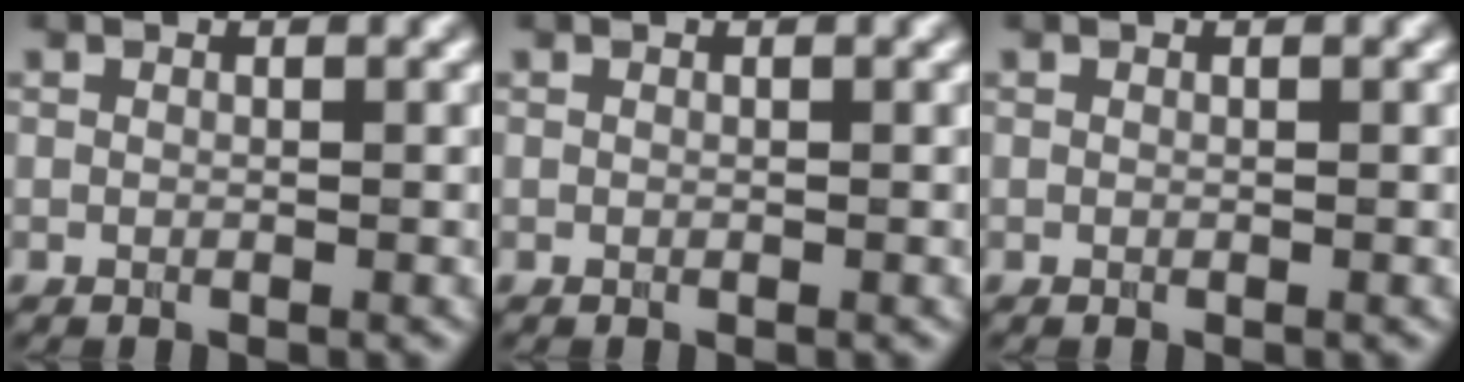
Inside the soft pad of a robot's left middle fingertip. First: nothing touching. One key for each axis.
{"total": 0.0}
{"total": 0.0}